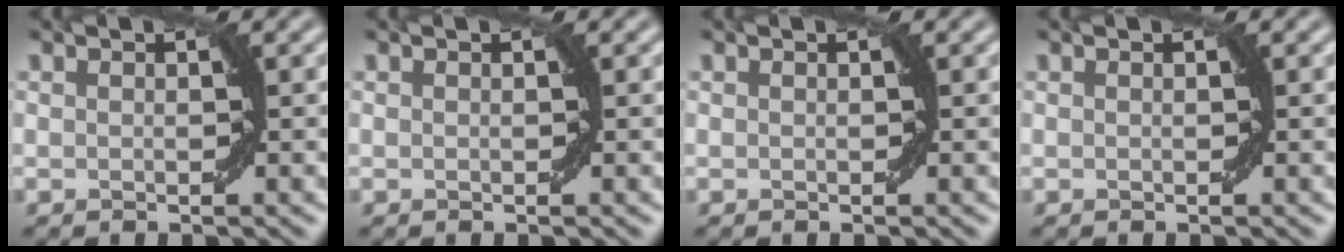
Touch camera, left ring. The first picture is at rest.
{"total": 0.0}
{"total": 0.0}
{"total": 0.0}